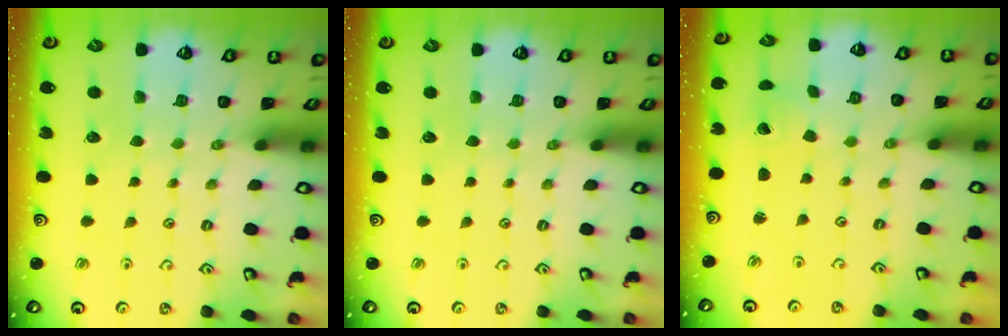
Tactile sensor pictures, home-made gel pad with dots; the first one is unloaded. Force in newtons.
{"total": 0.0}
{"total": 1.1, "press": 1.1, "slide": 0.1}